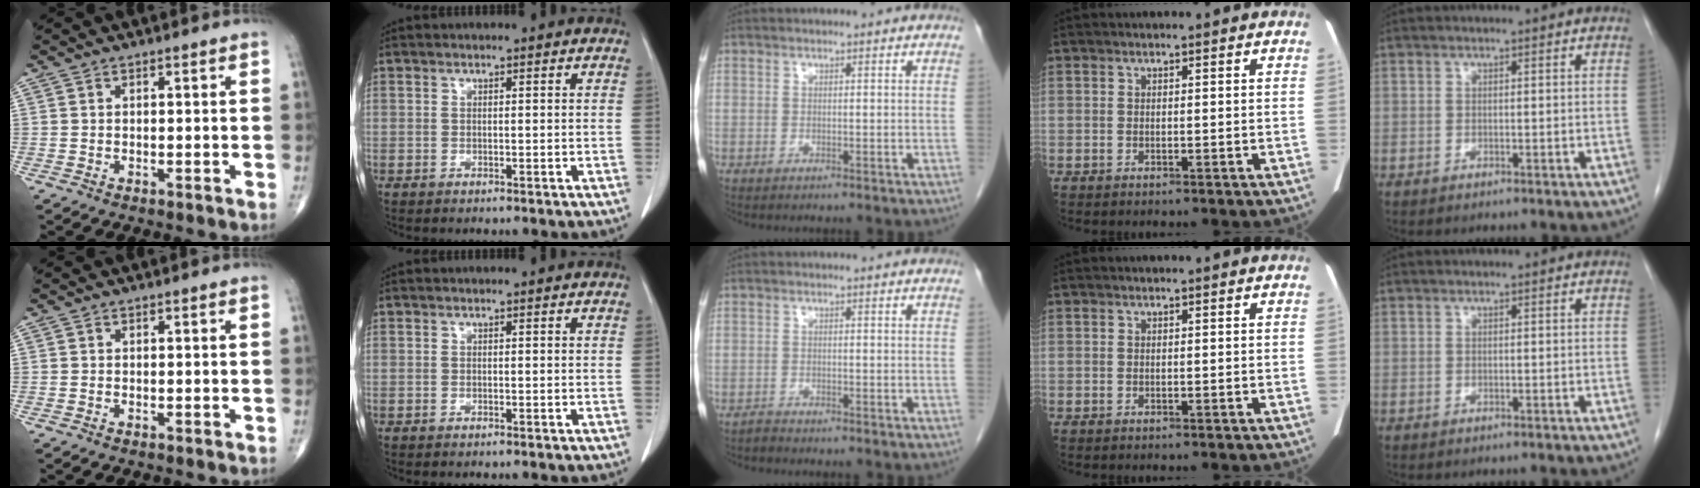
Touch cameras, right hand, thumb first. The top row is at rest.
{"middle": {"total": 0.7, "force": [-0.7, 0.0, -0.1], "torque": [0.001, -0.002, -0.015]}}